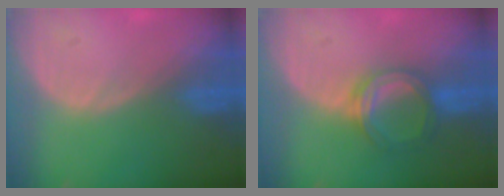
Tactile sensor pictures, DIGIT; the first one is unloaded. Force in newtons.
{"total": 5.1, "press": 5.0, "slide": 1.1}